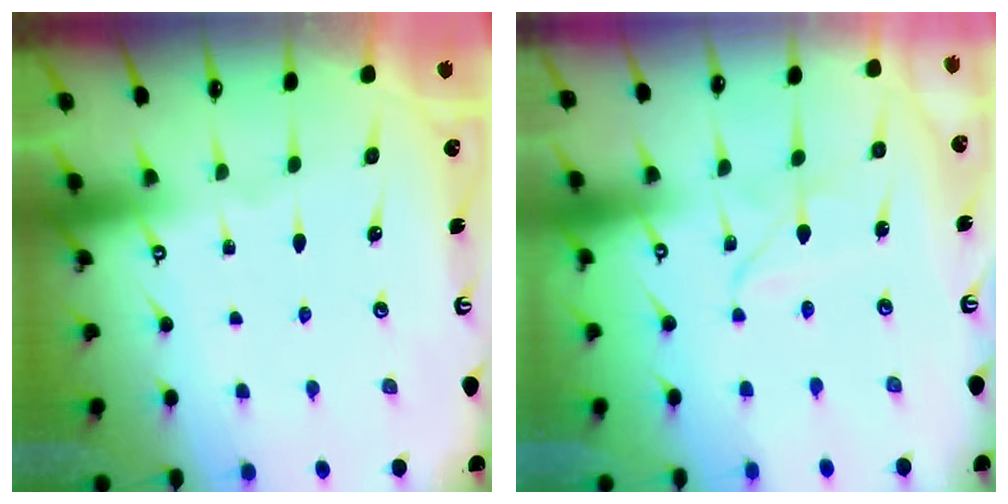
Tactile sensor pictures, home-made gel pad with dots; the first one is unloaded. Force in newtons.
{"total": 2.7, "press": 2.7, "slide": 0.2}